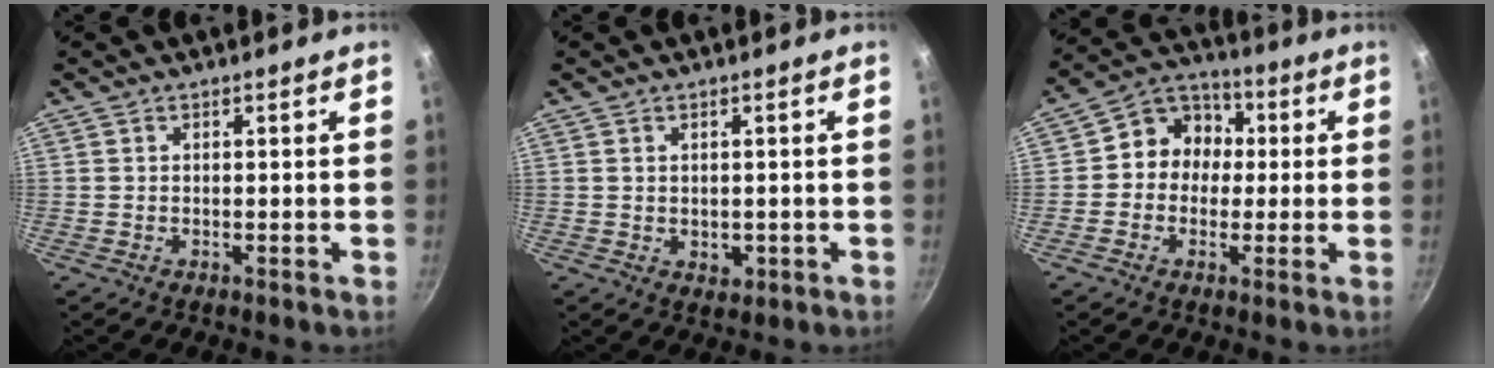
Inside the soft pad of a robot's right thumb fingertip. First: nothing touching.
{"total": 2.0, "force": [-0.1, 1.6, 1.3], "torque": [-0.017, -0.003, 0.002]}
{"total": 9.3, "force": [0.3, 8.4, 4.1], "torque": [-0.019, 0.026, -0.018]}